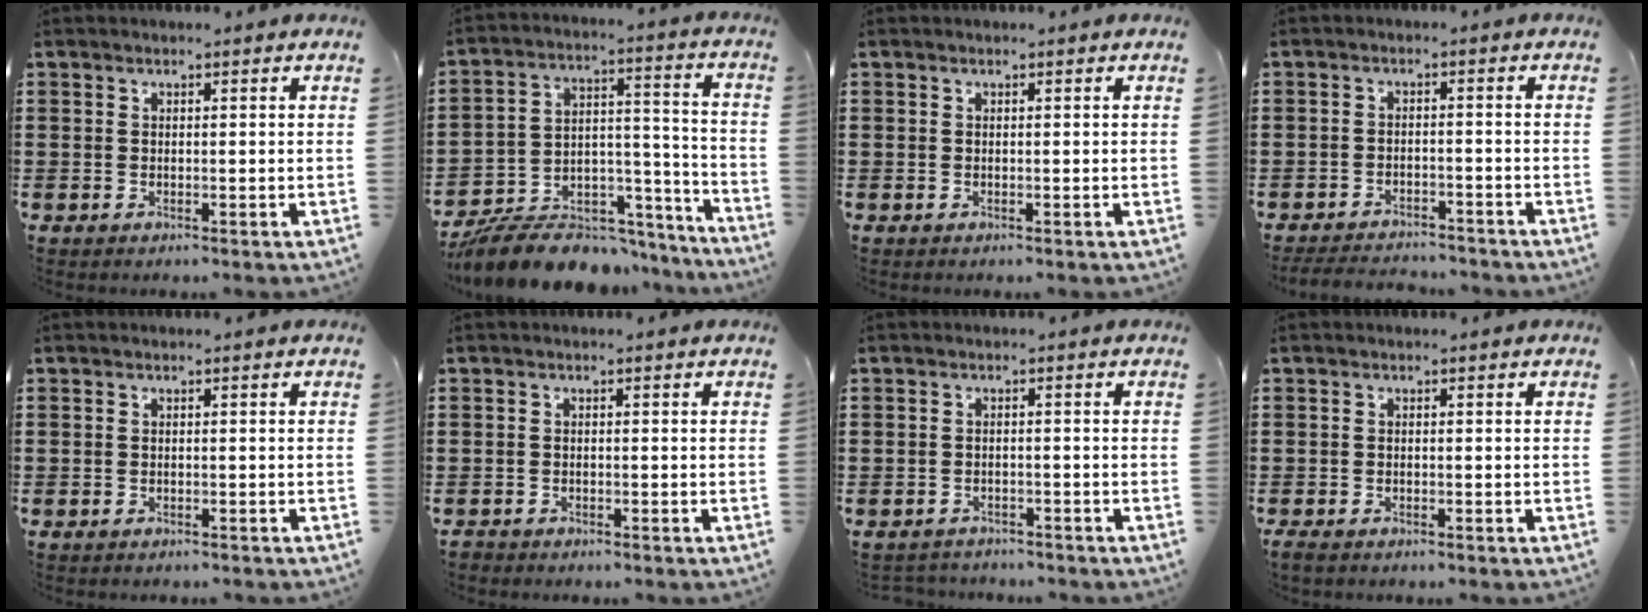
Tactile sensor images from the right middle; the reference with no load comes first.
{"total": 9.6, "force": [-8.7, 3.0, 2.7], "torque": [-0.055, 0.018, -0.169]}
{"total": 0.0}
{"total": 3.5, "force": [-3.4, 0.6, 0.3], "torque": [-0.015, -0.001, -0.075]}
{"total": 0.5, "force": [-0.5, 0.1, 0.1], "torque": [-0.003, 0.000, -0.011]}
{"total": 1.1, "force": [-1.1, 0.4, -0.1], "torque": [-0.002, 0.004, -0.024]}
{"total": 1.9, "force": [-1.8, 0.4, -0.2], "torque": [-0.004, 0.000, -0.041]}
{"total": 1.1, "force": [-1.0, 0.4, 0.3], "torque": [-0.008, 0.002, -0.020]}